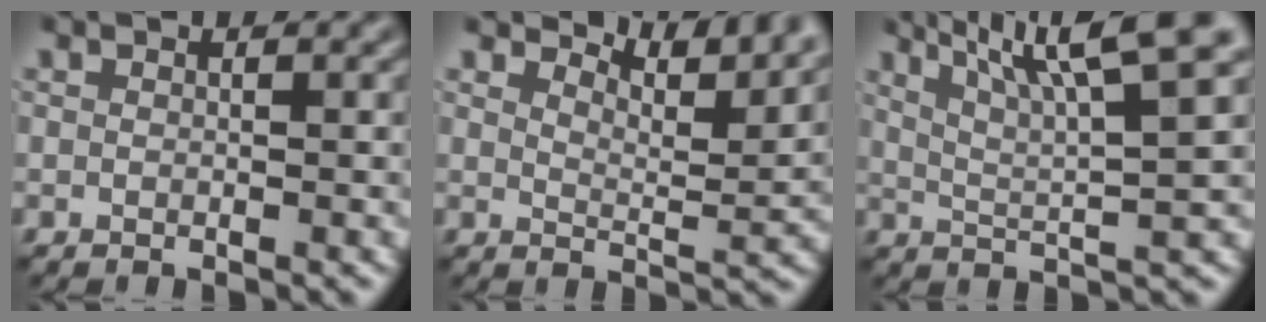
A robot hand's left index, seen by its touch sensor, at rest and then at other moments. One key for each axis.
{"total": 6.5, "fx": 6.0, "fy": 1.1, "fz": 2.1, "tx": -0.041, "ty": 0.002, "tz": 0.081}
{"total": 8.3, "fx": 4.9, "fy": 1.3, "fz": 6.5, "tx": -0.101, "ty": 0.017, "tz": 0.082}